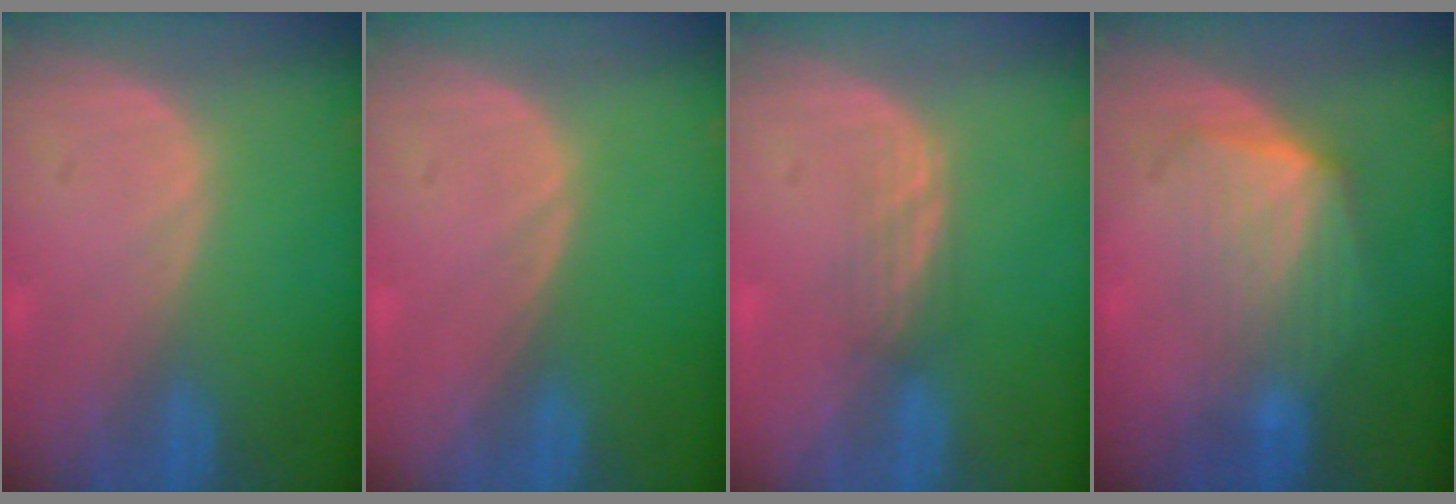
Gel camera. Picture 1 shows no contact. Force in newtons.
{"total": 0.0}
{"total": 2.3, "press": 2.2, "slide": 0.5}
{"total": 7.2, "press": 6.5, "slide": 3.0}